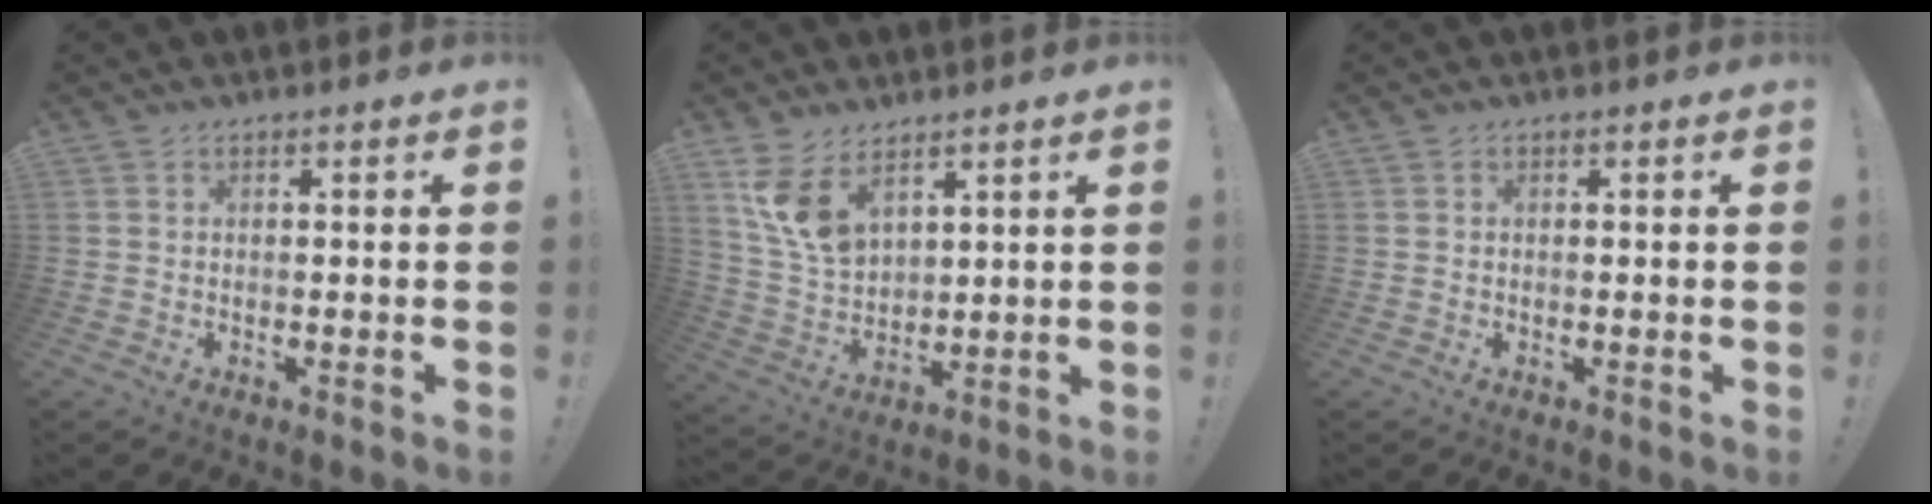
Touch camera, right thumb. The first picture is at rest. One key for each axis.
{"total": 10.8, "fx": 6.7, "fy": 5.9, "fz": 6.0, "tx": -0.113, "ty": -0.037, "tz": 0.129}
{"total": 0.0}